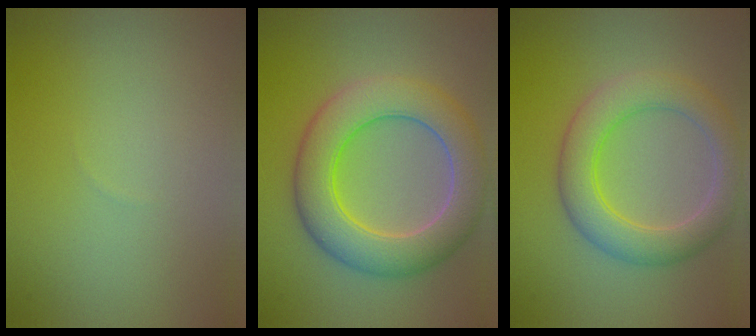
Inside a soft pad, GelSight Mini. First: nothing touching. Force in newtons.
{"total": 7.5, "press": 7.5, "slide": 0.4}
{"total": 5.2, "press": 5.2, "slide": 0.3}